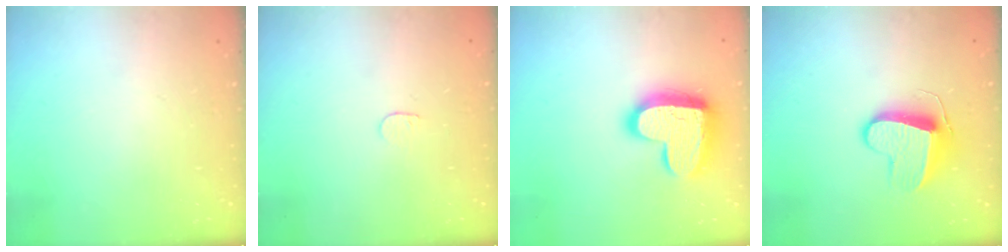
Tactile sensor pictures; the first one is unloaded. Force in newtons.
{"total": 3.6, "press": 3.6, "slide": 0.3}
{"total": 17.1, "press": 17.0, "slide": 1.1}
{"total": 9.9, "press": 9.9, "slide": 0.6}